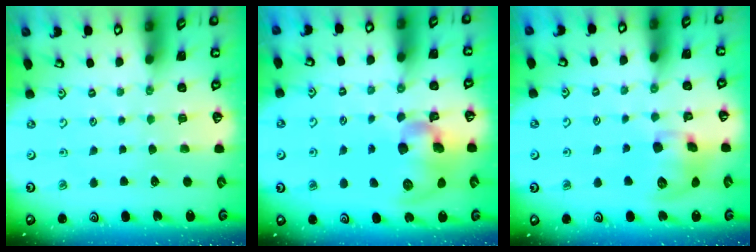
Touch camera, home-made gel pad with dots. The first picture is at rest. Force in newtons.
{"total": 14.7, "press": 14.5, "slide": 2.2}
{"total": 11.0, "press": 10.8, "slide": 1.8}